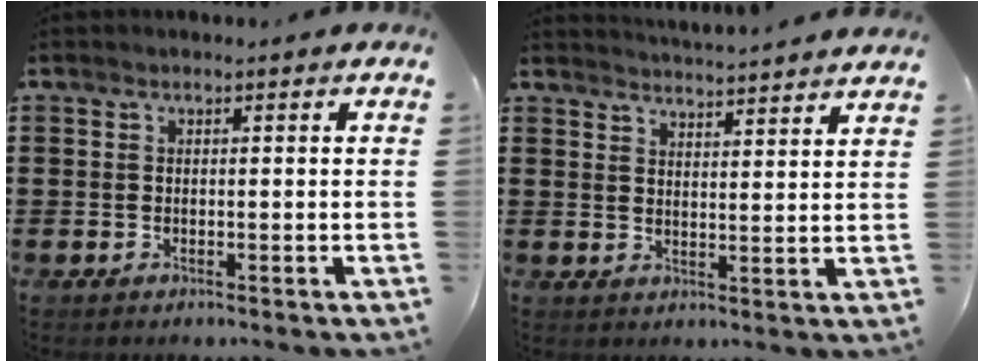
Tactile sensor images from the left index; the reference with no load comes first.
{"total": 3.7, "force": [3.6, -0.8, -0.1], "torque": [-0.012, -0.023, 0.064]}